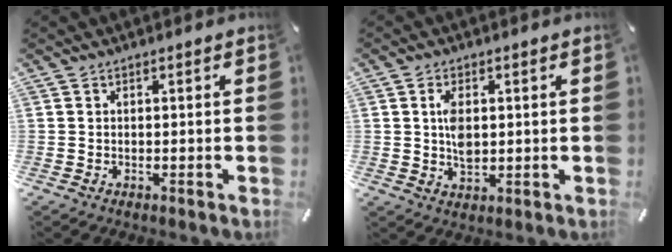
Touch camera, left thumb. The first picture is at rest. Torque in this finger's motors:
{"motor_torque": [0.85, 1.47, 0.46, -0.38, 0.19]}